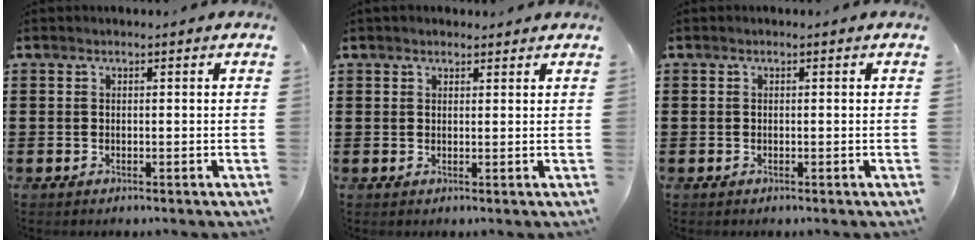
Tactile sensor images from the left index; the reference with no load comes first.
{"total": 1.3, "force": [1.2, 0.5, 0.1], "torque": [-0.005, 0.003, 0.022]}
{"total": 0.0}